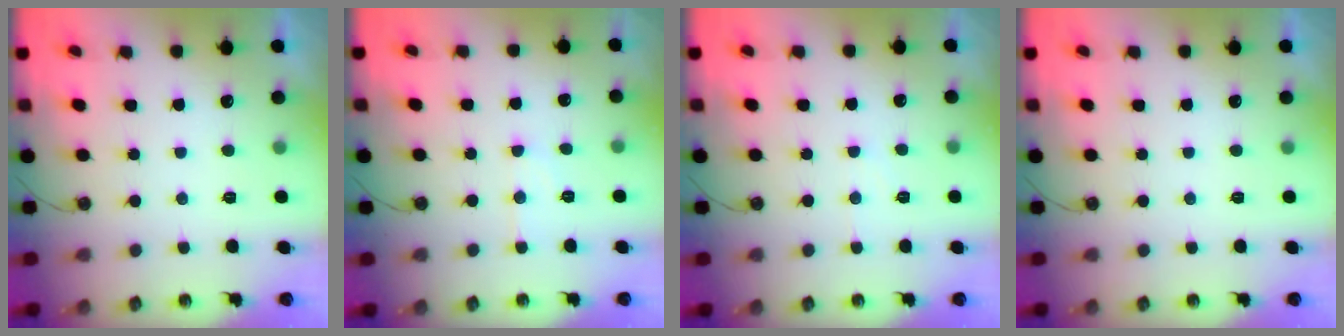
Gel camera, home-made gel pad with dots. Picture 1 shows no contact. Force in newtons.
{"total": 6.2, "press": 6.2, "slide": 0.3}
{"total": 5.1, "press": 5.0, "slide": 0.6}
{"total": 0.0}